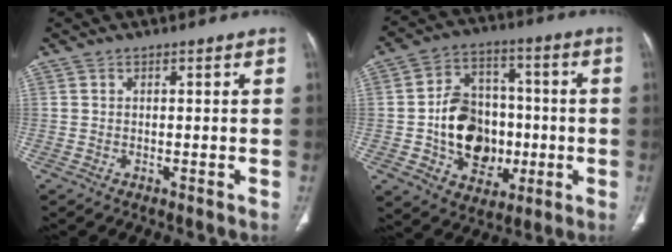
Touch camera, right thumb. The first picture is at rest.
{"total": 17.0, "force": [-2.6, 13.0, 10.7], "torque": [-0.121, 0.029, -0.032]}